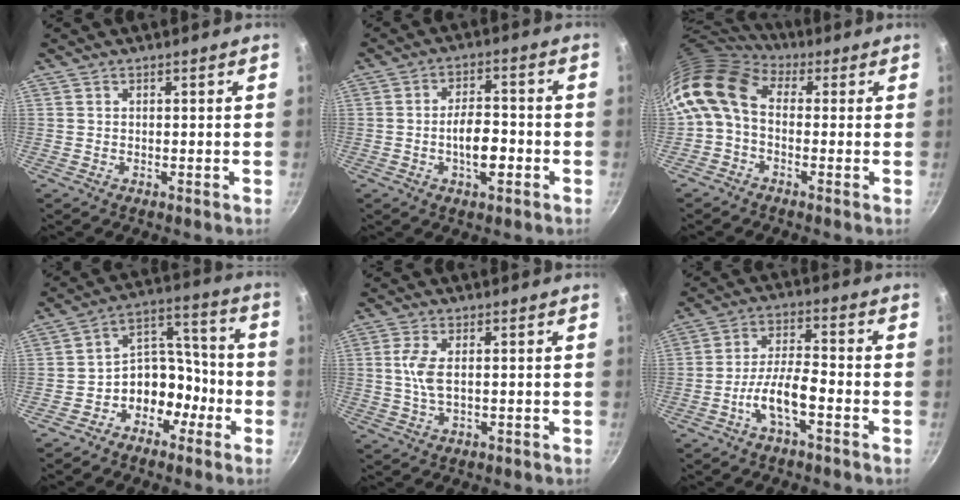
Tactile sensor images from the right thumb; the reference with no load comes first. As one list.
[{"total": 7.6, "force": [-2.3, 3.4, 6.4], "torque": [-0.093, 0.024, -0.039]}, {"total": 10.6, "force": [0.5, 7.3, 7.7], "torque": [-0.142, 0.022, -0.012]}, {"total": 10.8, "force": [-5.0, 8.1, 5.1], "torque": [-0.025, 0.086, -0.085]}, {"total": 5.0, "force": [0.2, 2.1, 4.5], "torque": [-0.099, 0.000, 0.003]}, {"total": 8.1, "force": [-3.7, 2.5, 6.8], "torque": [-0.130, 0.035, -0.072]}]